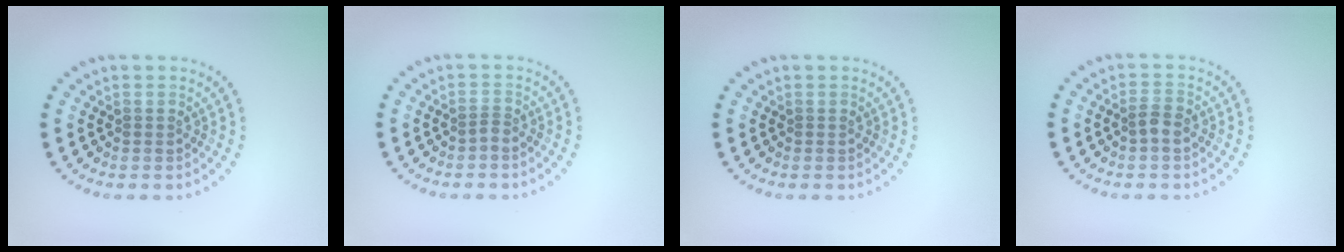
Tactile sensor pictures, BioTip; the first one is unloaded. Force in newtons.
{"total": 0.5, "press": 0.2, "slide": 0.5}
{"total": 0.0}
{"total": 1.5, "press": 1.4, "slide": 0.5}